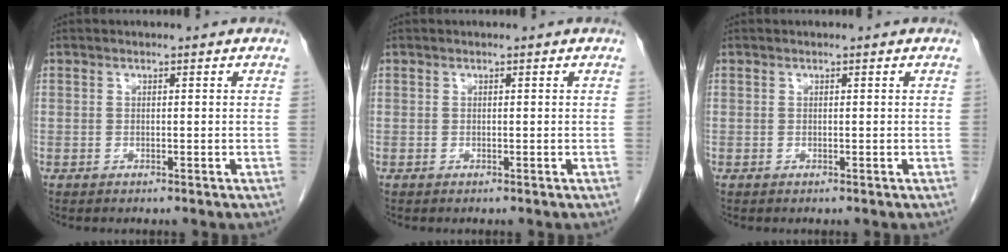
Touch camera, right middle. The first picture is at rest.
{"total": 0.0}
{"total": 0.0}